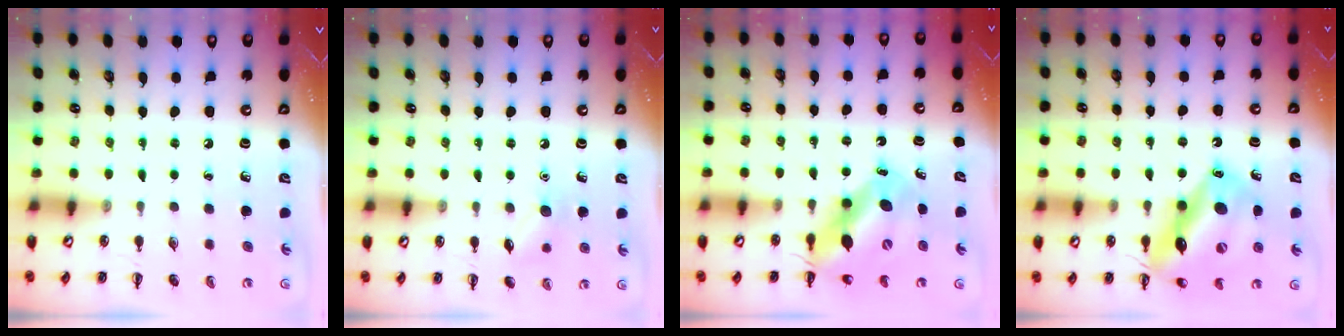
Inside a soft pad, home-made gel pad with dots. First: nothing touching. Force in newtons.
{"total": 8.3, "press": 8.1, "slide": 1.8}
{"total": 10.5, "press": 10.1, "slide": 2.7}
{"total": 16.9, "press": 16.7, "slide": 3.0}